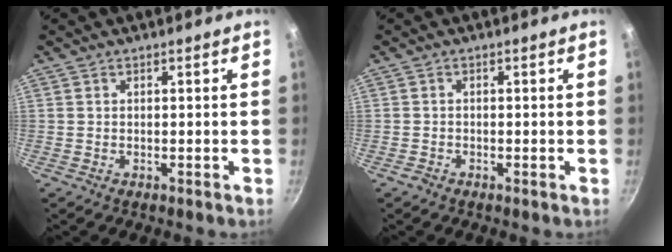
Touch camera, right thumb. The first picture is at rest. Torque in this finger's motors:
{"motor_torque": [0.39, -0.03, 0.11, -0.45, 0.02]}